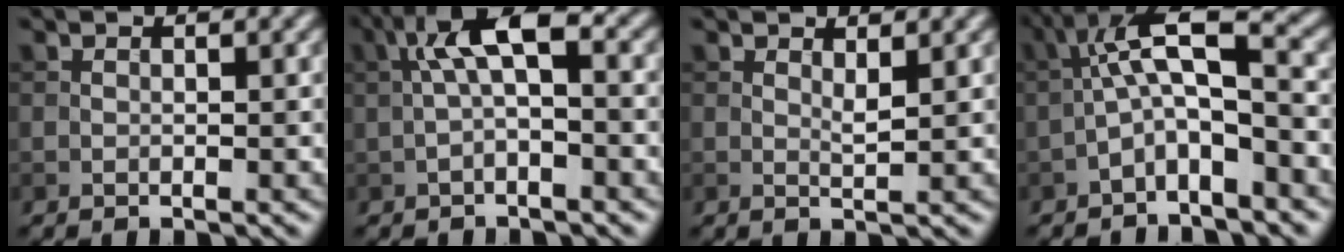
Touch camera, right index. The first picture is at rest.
{"total": 5.2, "force": [0.5, 1.5, 4.9], "torque": [-0.096, 0.022, 0.000]}
{"total": 1.1, "force": [0.7, 0.1, 0.9], "torque": [-0.018, -0.003, 0.012]}
{"total": 6.0, "force": [-1.5, 1.7, 5.6], "torque": [-0.100, 0.025, -0.038]}